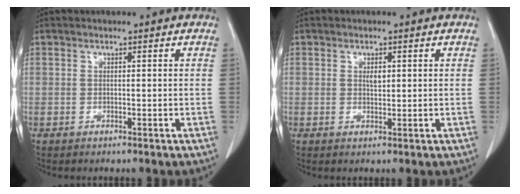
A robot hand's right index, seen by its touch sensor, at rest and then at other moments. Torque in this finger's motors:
{"motor_torque": [0.40, 0.03, 0.17, 0.00]}